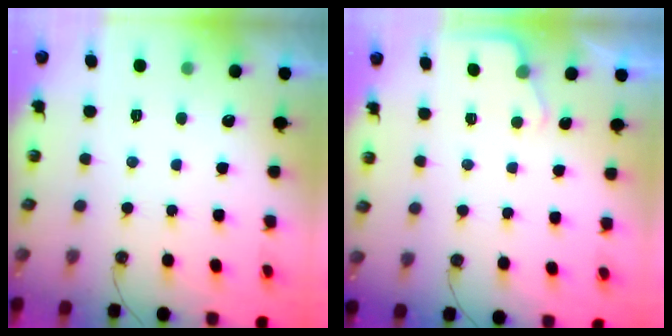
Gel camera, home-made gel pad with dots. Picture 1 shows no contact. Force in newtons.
{"total": 2.6, "press": 2.6, "slide": 0.4}